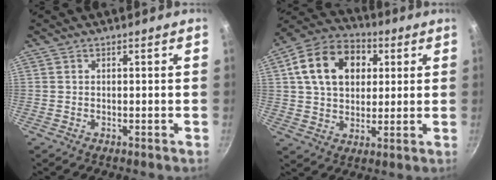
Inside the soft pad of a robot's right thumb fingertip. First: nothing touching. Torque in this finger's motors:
{"motor_torque": [-0.83, 1.49, 0.68, 0.05, 0.11]}